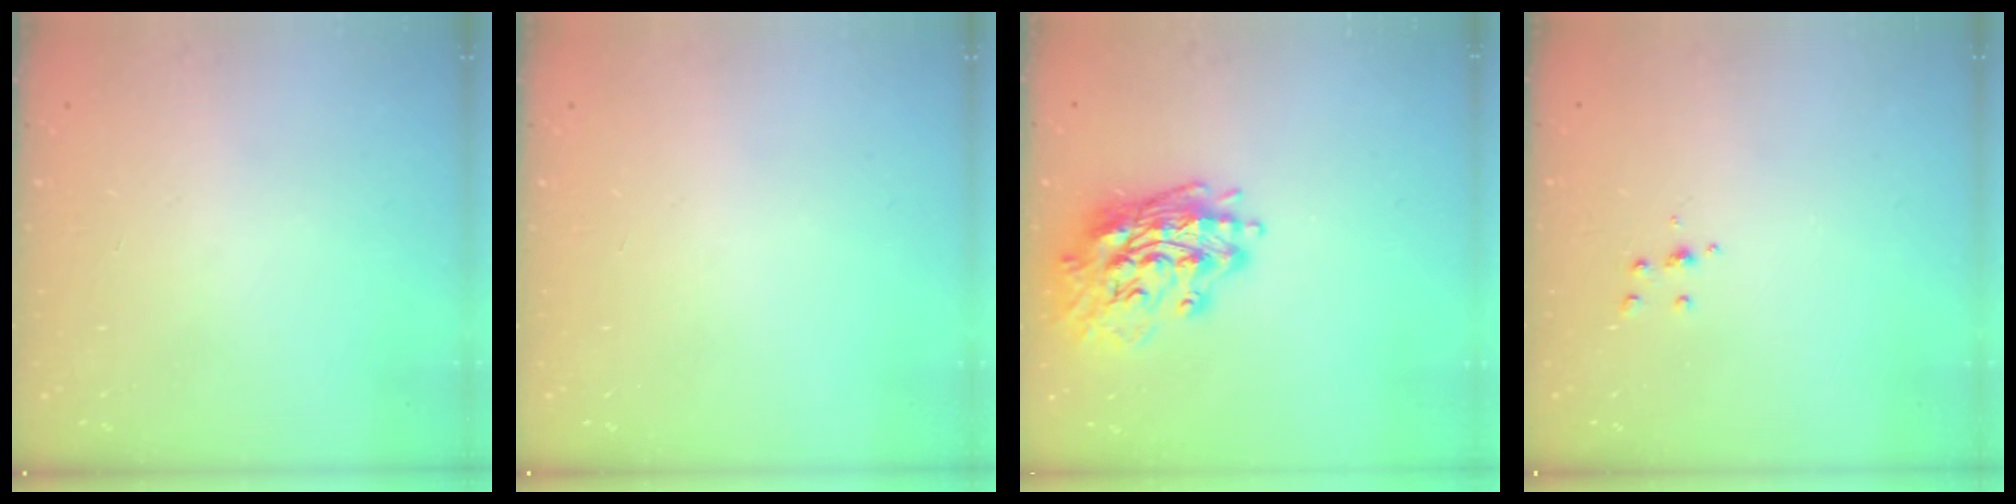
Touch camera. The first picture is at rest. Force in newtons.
{"total": 0.0}
{"total": 17.1, "press": 16.9, "slide": 2.4}
{"total": 3.3, "press": 3.3, "slide": 0.4}